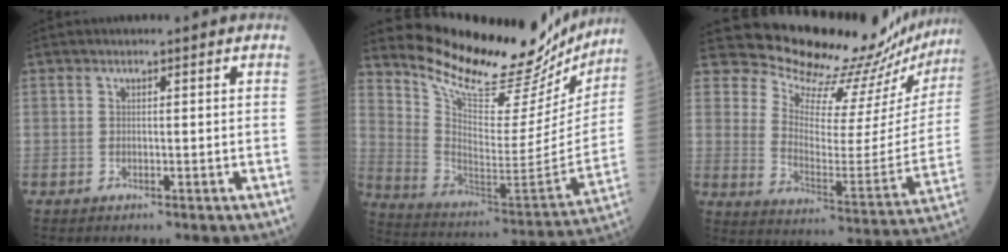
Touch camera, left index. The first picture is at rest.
{"total": 25.6, "force": [23.4, 6.0, 8.3], "torque": [-0.134, -0.074, 0.330]}
{"total": 21.2, "force": [20.7, 2.3, 4.0], "torque": [-0.077, -0.108, 0.265]}